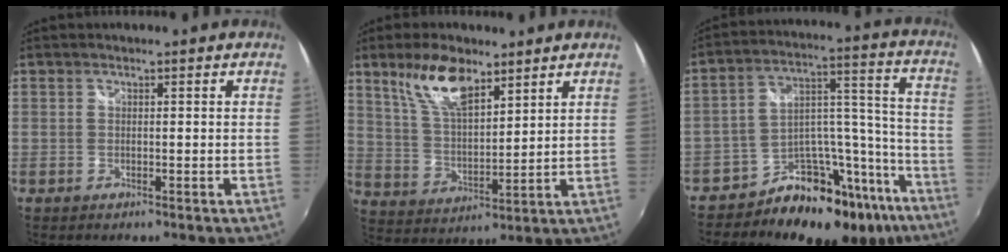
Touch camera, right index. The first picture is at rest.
{"total": 11.2, "force": [7.3, 4.3, 7.3], "torque": [-0.137, 0.010, 0.147]}
{"total": 22.2, "force": [-16.7, 11.1, 9.6], "torque": [-0.127, 0.070, -0.237]}